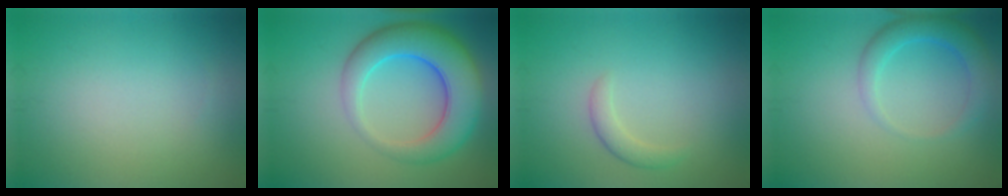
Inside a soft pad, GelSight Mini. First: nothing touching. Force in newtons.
{"total": 8.3, "press": 8.3, "slide": 0.2}
{"total": 1.6, "press": 1.6, "slide": 0.1}
{"total": 3.3, "press": 3.3, "slide": 0.2}